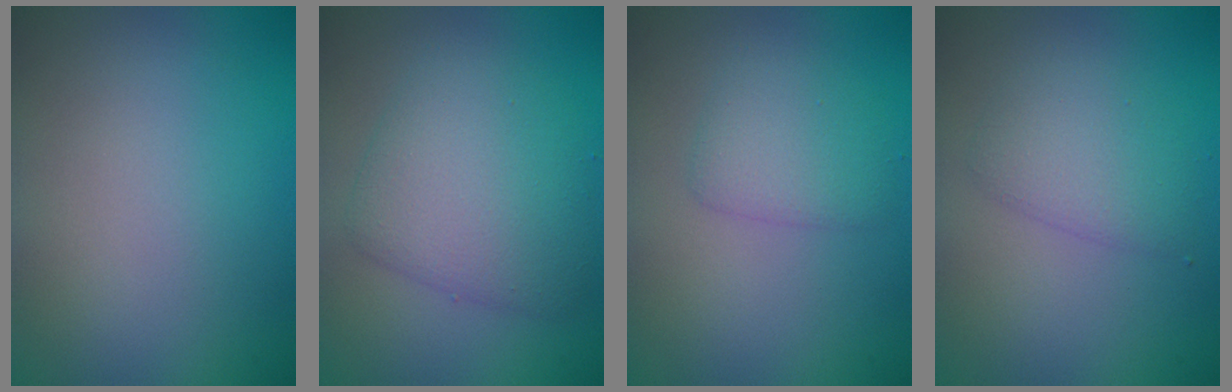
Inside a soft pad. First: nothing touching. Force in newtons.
{"total": 4.8, "press": 4.8, "slide": 0.3}
{"total": 2.3, "press": 2.3, "slide": 0.1}
{"total": 2.5, "press": 2.5, "slide": 0.0}